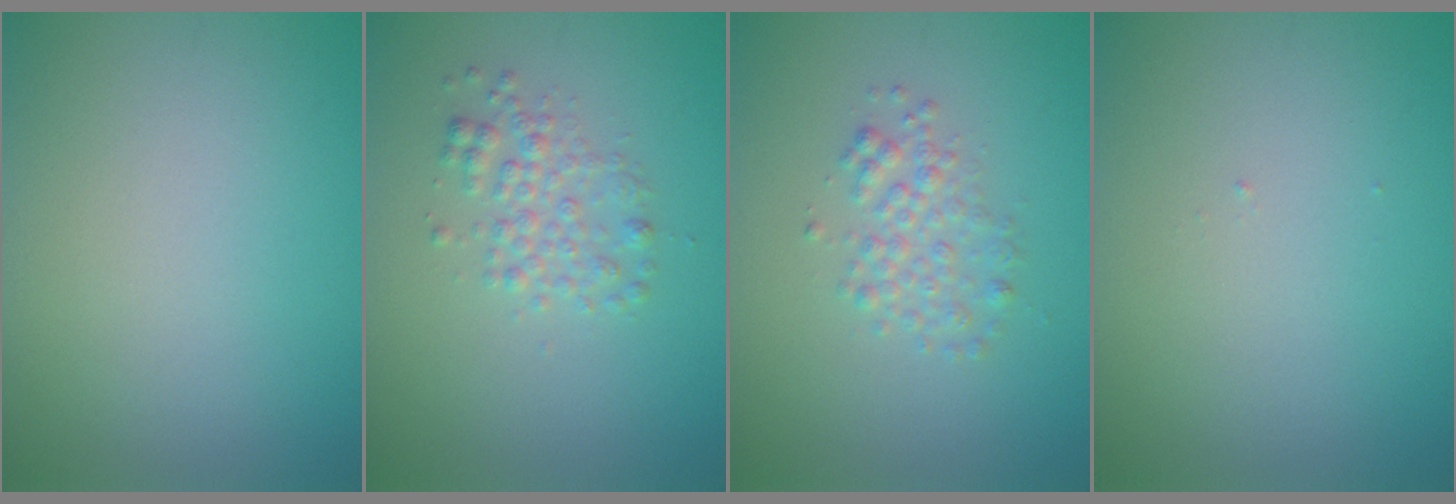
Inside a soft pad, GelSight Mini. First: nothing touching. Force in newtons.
{"total": 2.2, "press": 2.2, "slide": 0.0}
{"total": 2.1, "press": 2.1, "slide": 0.1}
{"total": 0.0}